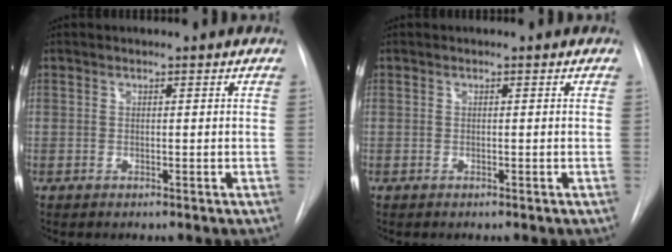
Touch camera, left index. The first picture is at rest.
{"total": 0.0}